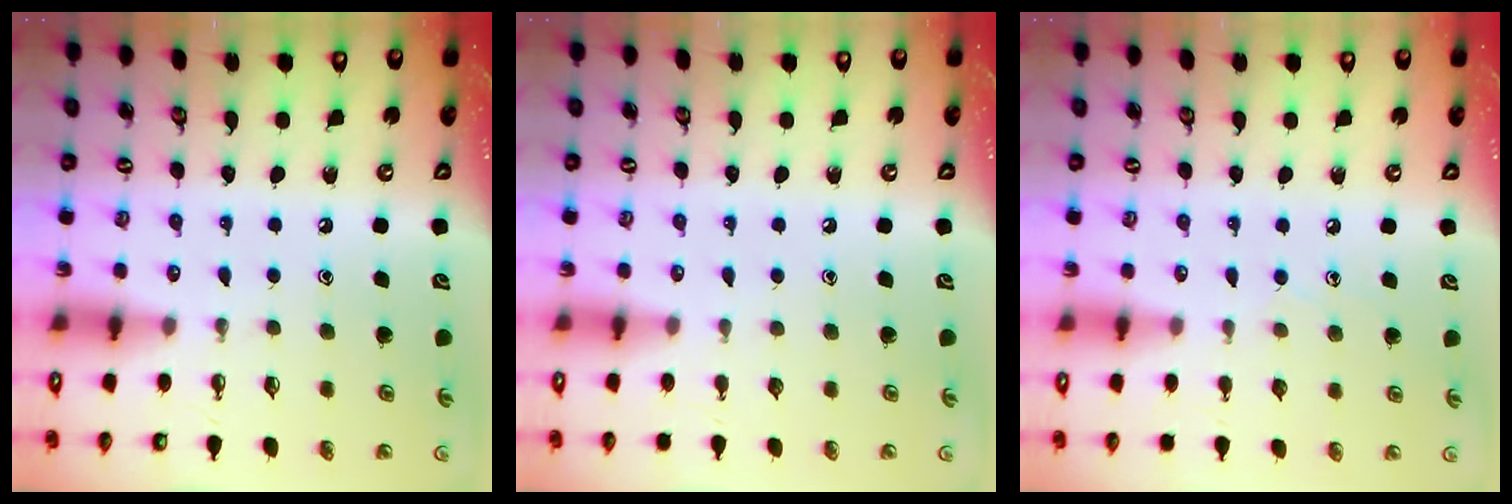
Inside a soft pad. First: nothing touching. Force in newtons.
{"total": 0.0}
{"total": 5.7, "press": 5.6, "slide": 0.6}